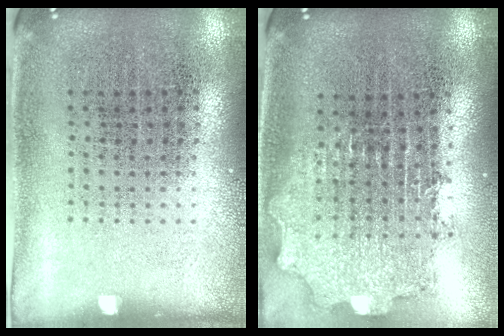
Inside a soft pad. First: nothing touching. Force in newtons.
{"total": 2.0, "press": 1.6, "slide": 1.3}